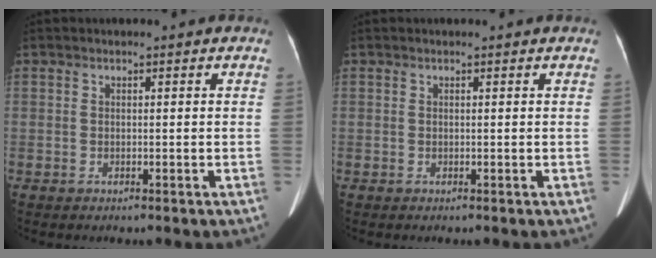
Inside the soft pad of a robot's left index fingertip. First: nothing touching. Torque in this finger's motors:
{"motor_torque": [0.27, -0.49, -0.01, 0.03]}